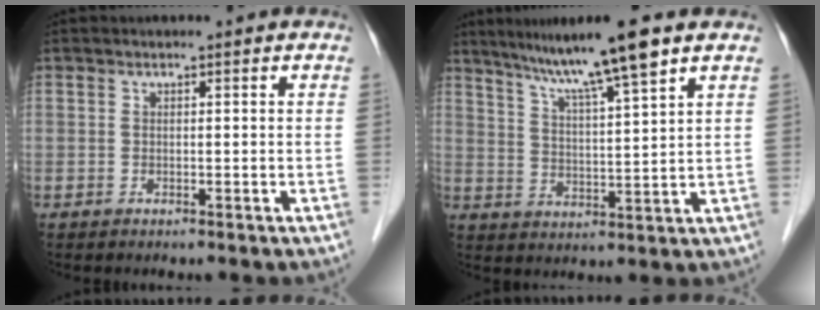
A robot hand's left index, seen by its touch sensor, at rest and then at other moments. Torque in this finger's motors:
{"motor_torque": [0.50, -0.46, 0.25, 0.09]}